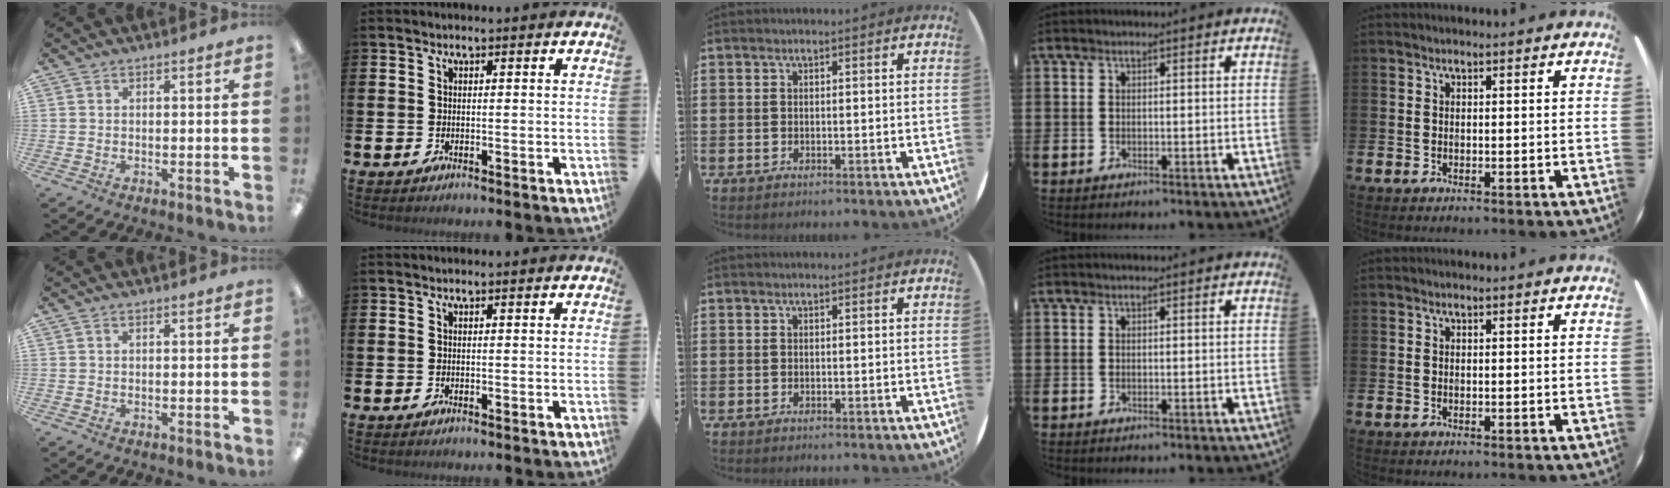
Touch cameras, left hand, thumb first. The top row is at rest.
{}